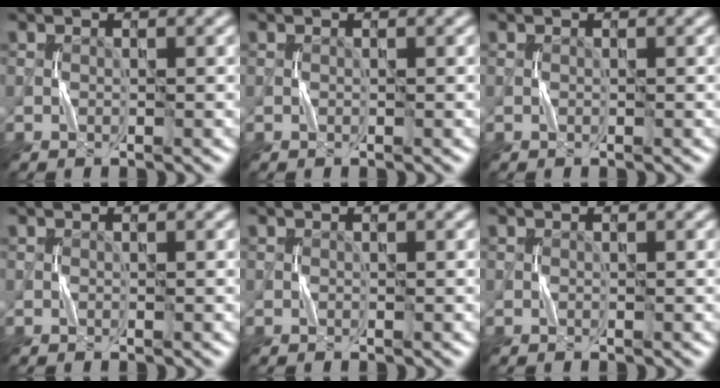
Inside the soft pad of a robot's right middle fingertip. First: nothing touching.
{"total": 0.0}
{"total": 0.0}
{"total": 0.0}
{"total": 0.0}
{"total": 0.0}